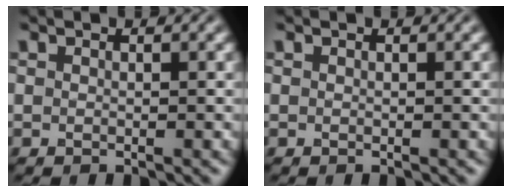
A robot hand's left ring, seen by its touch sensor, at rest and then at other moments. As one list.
[{"total": 0.0}]